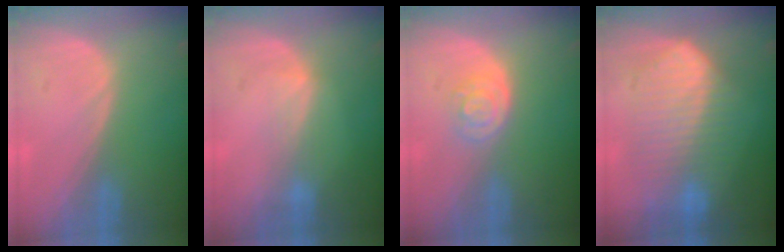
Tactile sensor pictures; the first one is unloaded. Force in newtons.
{"total": 2.4, "press": 2.4, "slide": 0.4}
{"total": 4.0, "press": 3.7, "slide": 1.7}
{"total": 10.5, "press": 10.5, "slide": 0.6}